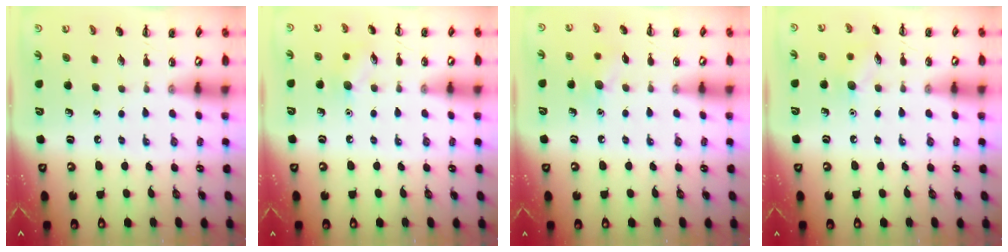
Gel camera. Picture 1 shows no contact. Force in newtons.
{"total": 7.3, "press": 7.1, "slide": 1.6}
{"total": 8.2, "press": 8.0, "slide": 1.9}
{"total": 7.3, "press": 7.1, "slide": 1.6}